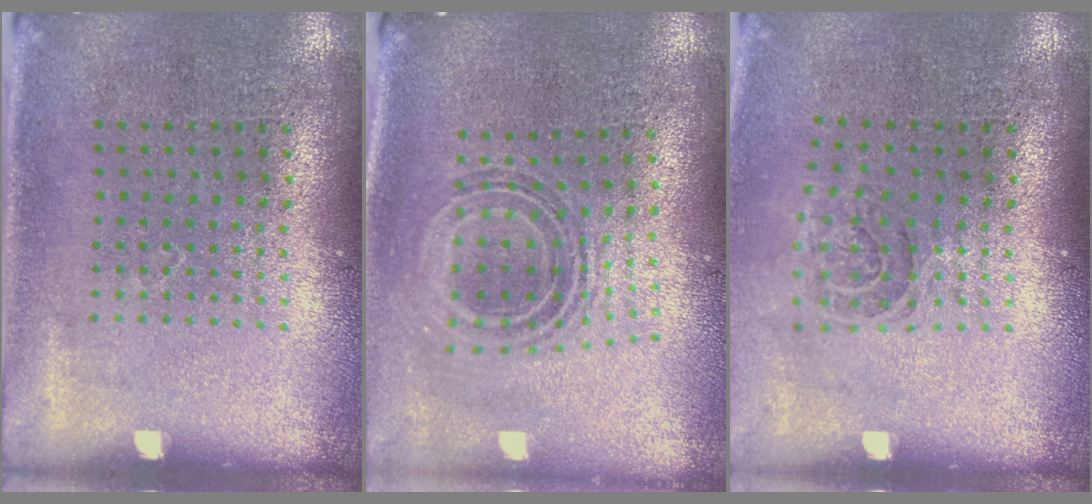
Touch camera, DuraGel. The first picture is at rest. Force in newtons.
{"total": 0.9, "press": 0.8, "slide": 0.3}
{"total": 1.4, "press": 1.2, "slide": 0.8}